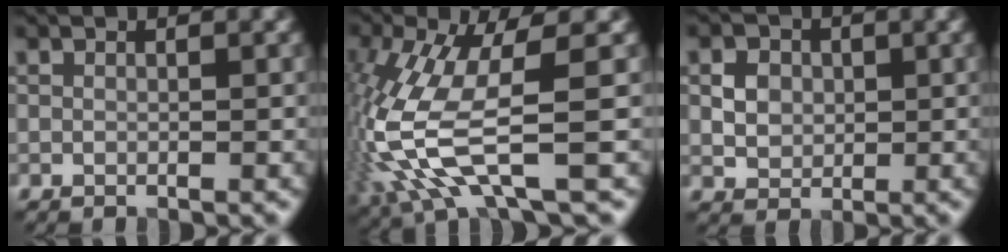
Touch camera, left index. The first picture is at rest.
{"total": 10.1, "force": [-2.4, 2.8, 9.4], "torque": [-0.220, -0.008, -0.045]}
{"total": 2.4, "force": [0.4, 2.1, 1.2], "torque": [-0.022, -0.003, 0.010]}